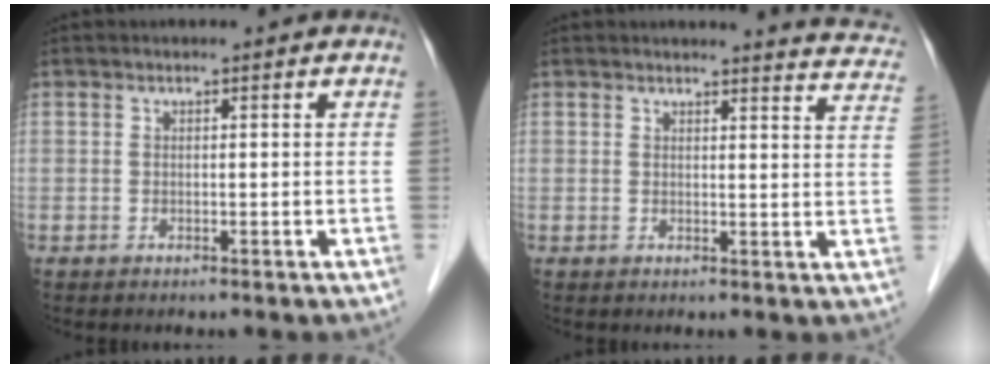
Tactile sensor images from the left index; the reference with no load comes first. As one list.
[{"total": 8.5, "force": [8.4, 0.3, 0.9], "torque": [0.005, -0.055, 0.063]}]